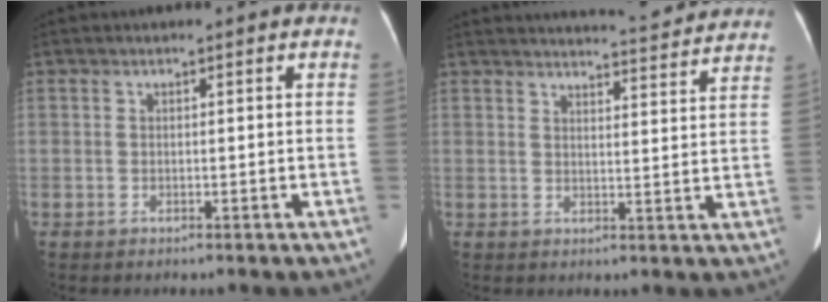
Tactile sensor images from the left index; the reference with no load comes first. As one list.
[{"total": 13.7, "force": [13.2, 0.6, 3.5], "torque": [-0.045, -0.019, 0.152]}]